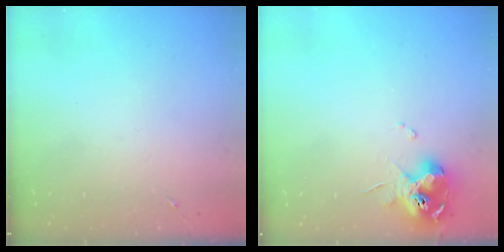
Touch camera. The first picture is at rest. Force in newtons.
{"total": 11.0, "press": 10.9, "slide": 1.3}